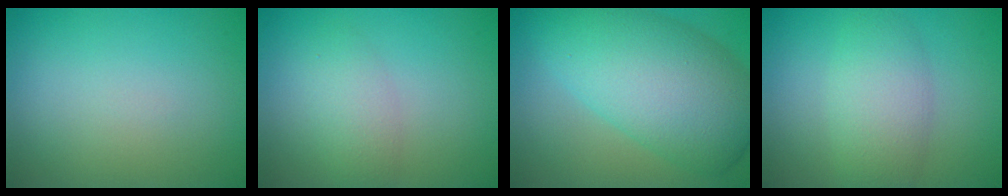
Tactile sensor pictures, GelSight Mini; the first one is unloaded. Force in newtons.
{"total": 2.4, "press": 2.4, "slide": 0.1}
{"total": 11.1, "press": 11.1, "slide": 0.1}
{"total": 4.4, "press": 4.4, "slide": 0.2}